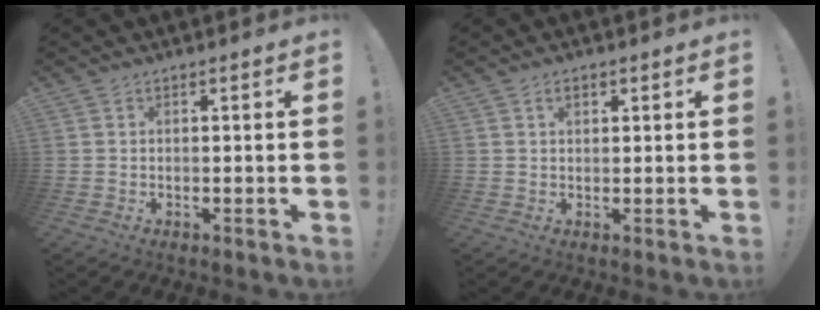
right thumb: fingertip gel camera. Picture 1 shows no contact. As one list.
[{"total": 2.1, "force": [0.9, 1.2, 1.4], "torque": [-0.021, 0.003, 0.014]}]